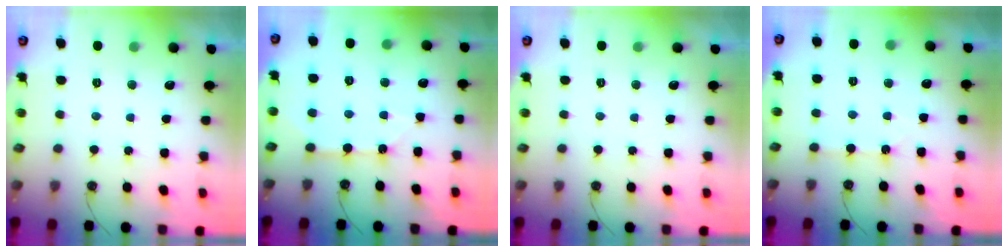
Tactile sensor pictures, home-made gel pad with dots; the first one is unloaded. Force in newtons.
{"total": 6.3, "press": 6.3, "slide": 0.6}
{"total": 0.0}
{"total": 2.1, "press": 2.1, "slide": 0.4}